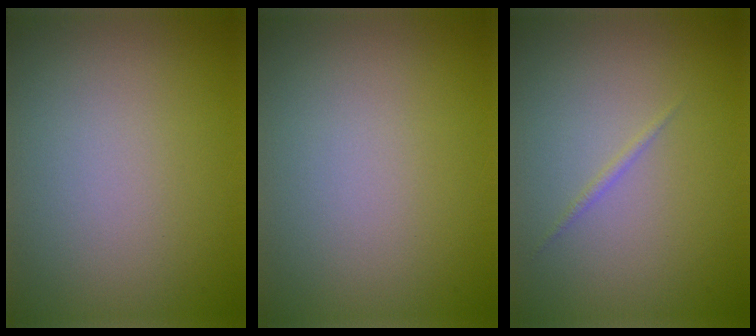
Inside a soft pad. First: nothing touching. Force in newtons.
{"total": 0.0}
{"total": 0.5, "press": 0.5, "slide": 0.0}